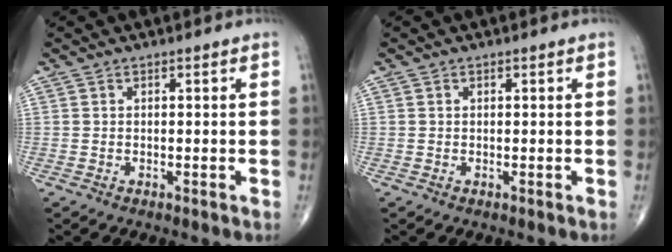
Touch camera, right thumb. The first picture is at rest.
{"total": 0.0}